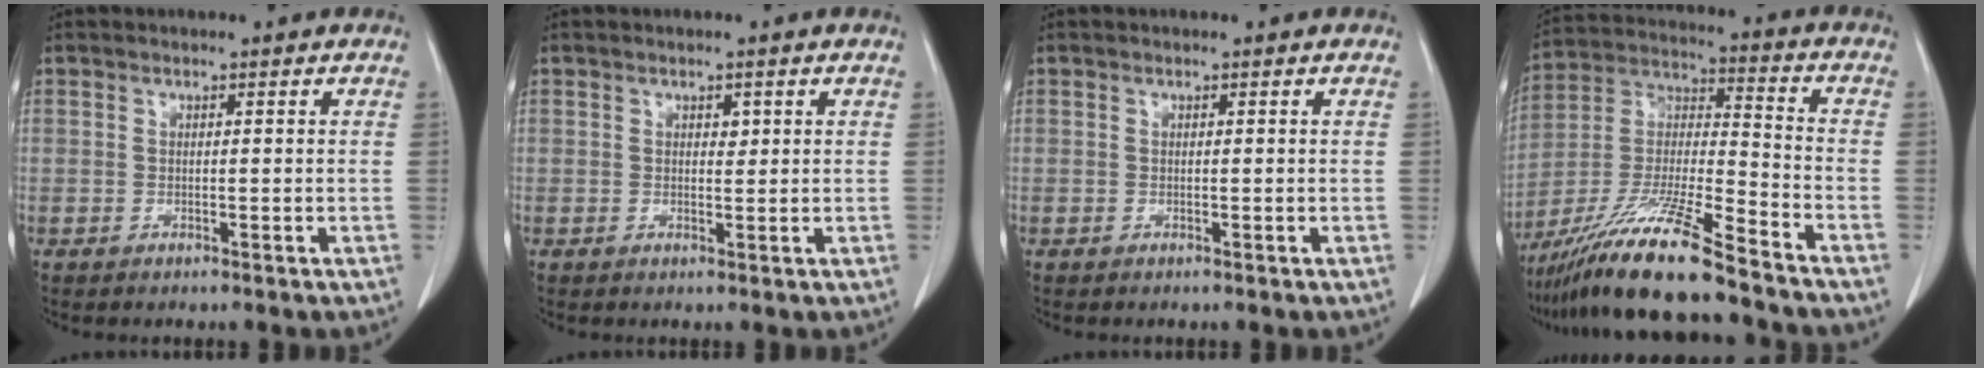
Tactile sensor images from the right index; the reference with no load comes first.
{"total": 1.1, "force": [0.5, 0.6, 0.8], "torque": [-0.009, -0.002, 0.007]}
{"total": 0.0}
{"total": 16.9, "force": [-13.2, 0.1, 10.6], "torque": [-0.228, -0.028, -0.247]}